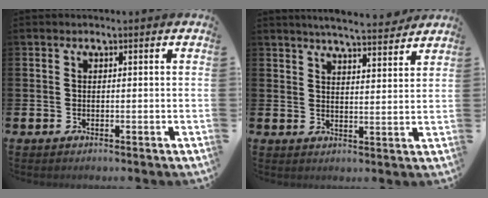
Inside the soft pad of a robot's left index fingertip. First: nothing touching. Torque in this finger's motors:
{"motor_torque": [0.49, -1.65, 0.13, 0.06]}